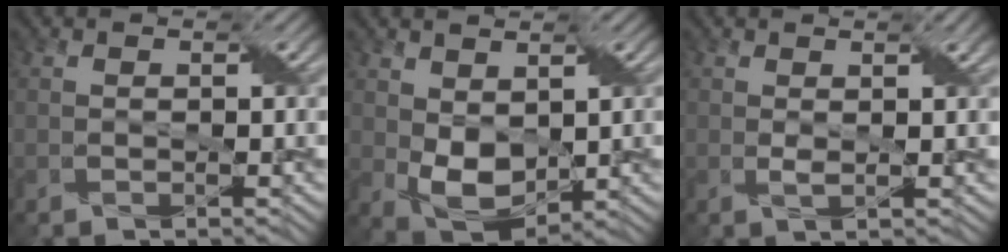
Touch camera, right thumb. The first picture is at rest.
{"total": 6.1, "force": [1.2, 4.2, 4.3], "torque": [-0.098, -0.011, 0.025]}
{"total": 2.0, "force": [0.8, 0.3, 1.8], "torque": [-0.036, 0.003, 0.015]}